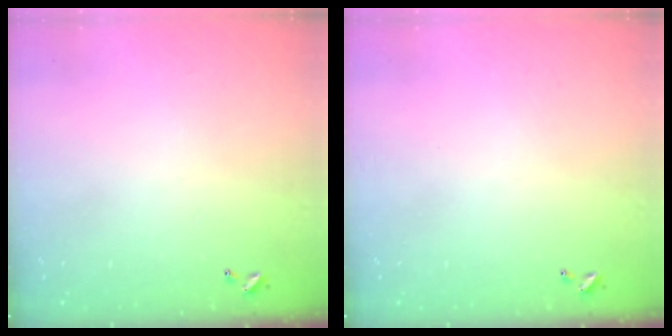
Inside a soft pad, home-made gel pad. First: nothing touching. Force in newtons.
{"total": 0.0}